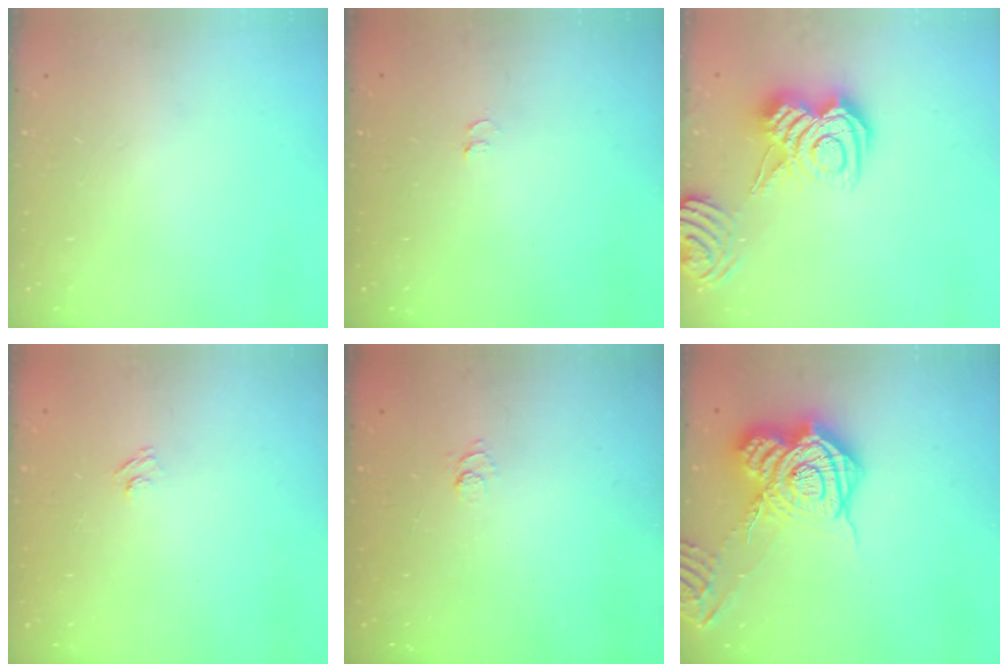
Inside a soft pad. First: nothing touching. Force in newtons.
{"total": 3.3, "press": 3.2, "slide": 0.7}
{"total": 11.2, "press": 11.1, "slide": 0.8}
{"total": 2.7, "press": 2.5, "slide": 0.9}
{"total": 2.5, "press": 2.0, "slide": 1.4}
{"total": 18.8, "press": 18.7, "slide": 1.5}